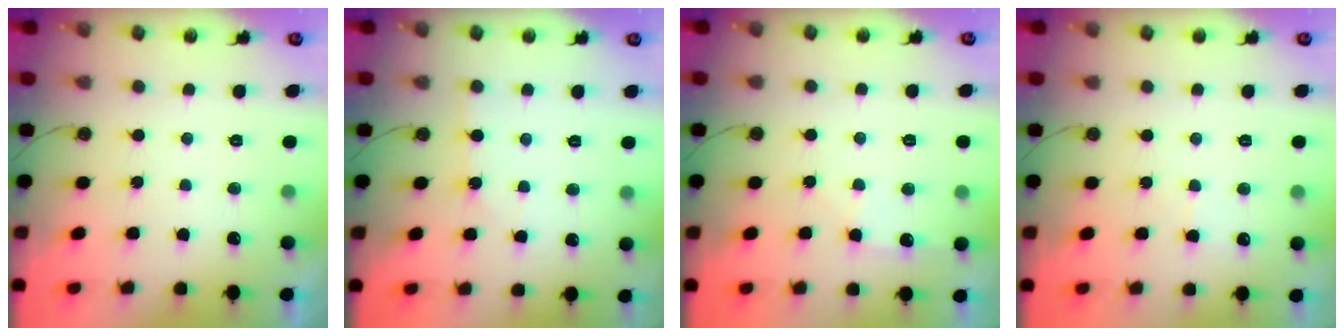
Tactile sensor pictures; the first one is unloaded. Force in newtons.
{"total": 3.7, "press": 3.7, "slide": 0.4}
{"total": 4.9, "press": 4.9, "slide": 0.7}
{"total": 3.8, "press": 3.8, "slide": 0.3}